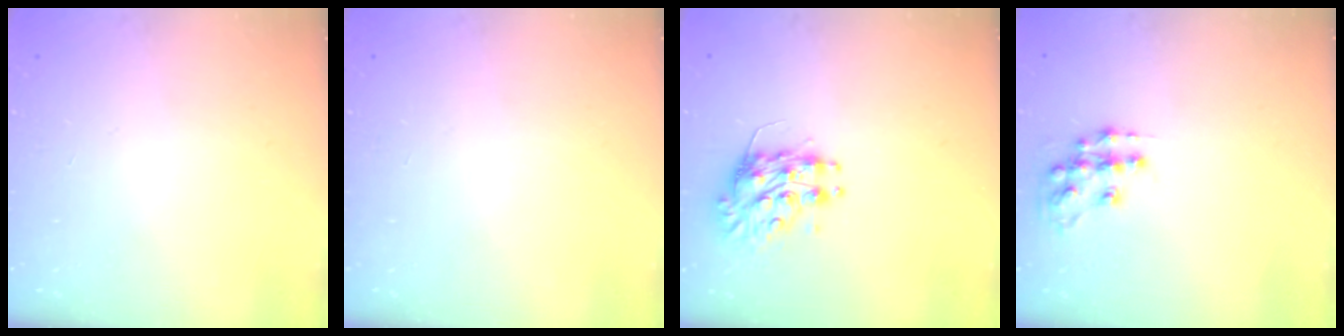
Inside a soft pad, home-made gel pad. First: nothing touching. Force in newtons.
{"total": 0.0}
{"total": 8.9, "press": 8.9, "slide": 0.2}
{"total": 11.1, "press": 11.0, "slide": 0.7}